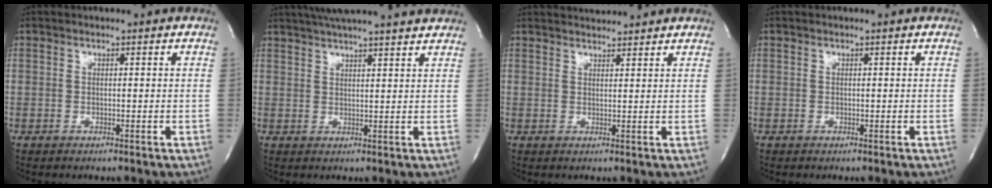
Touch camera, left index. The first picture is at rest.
{"total": 16.8, "force": [15.1, 0.6, 7.2], "torque": [-0.123, 0.027, 0.202]}
{"total": 5.1, "force": [5.0, 0.2, 0.9], "torque": [-0.020, 0.027, 0.069]}
{"total": 0.0}